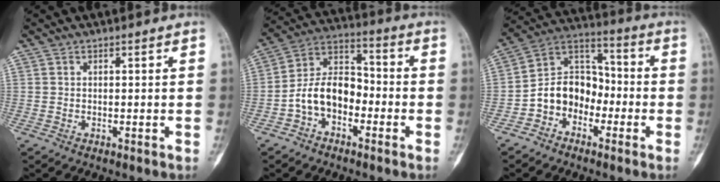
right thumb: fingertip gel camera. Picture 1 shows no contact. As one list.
[{"total": 11.0, "force": [-3.8, 7.4, 7.2], "torque": [-0.114, 0.052, -0.081]}, {"total": 11.1, "force": [-3.9, 8.7, 5.7], "torque": [-0.068, 0.062, -0.084]}]